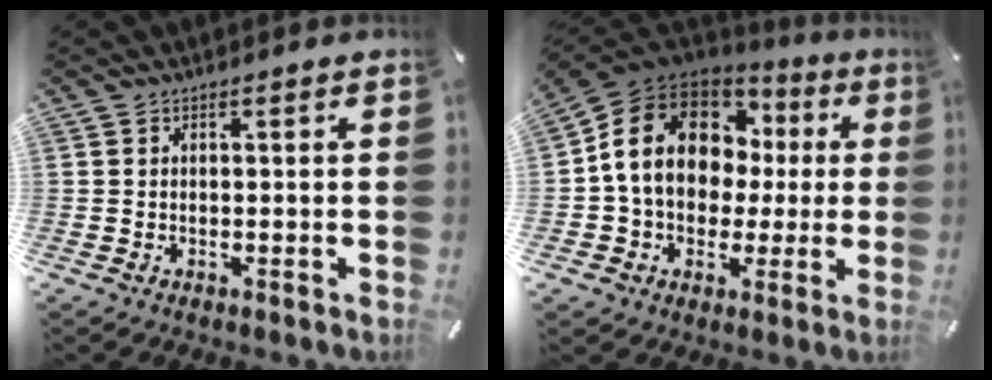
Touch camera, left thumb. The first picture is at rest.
{"total": 15.9, "force": [2.7, 12.9, 8.9], "torque": [-0.187, -0.005, 0.054]}